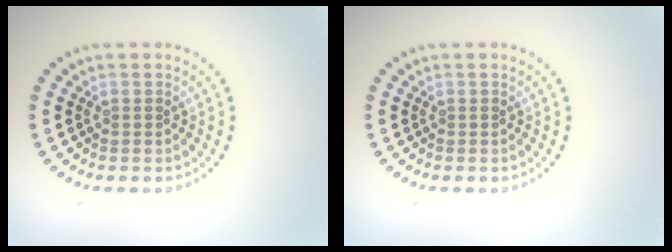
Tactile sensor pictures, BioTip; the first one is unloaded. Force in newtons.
{"total": 0.0}